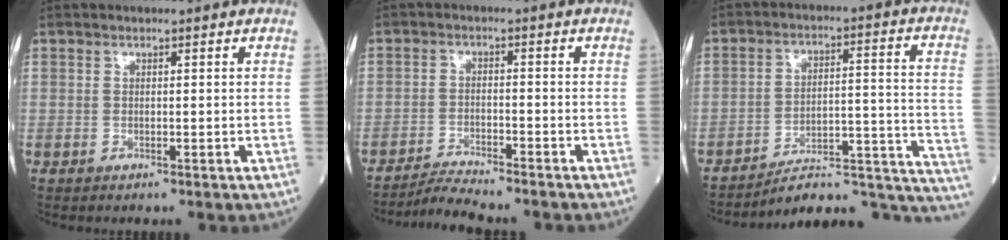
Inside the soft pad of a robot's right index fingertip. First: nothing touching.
{"total": 5.2, "force": [-5.0, -0.5, 1.3], "torque": [-0.024, -0.016, -0.085]}
{"total": 17.1, "force": [-16.2, 2.5, 4.9], "torque": [0.003, 0.069, -0.222]}